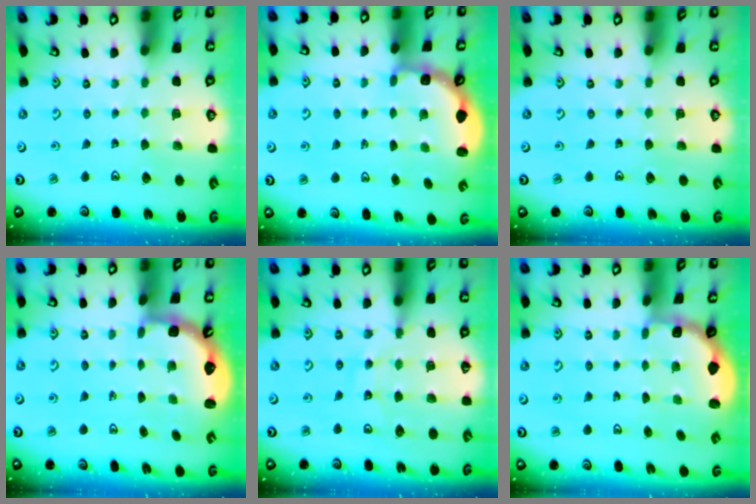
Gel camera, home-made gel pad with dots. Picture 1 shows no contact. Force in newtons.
{"total": 3.0, "press": 2.6, "slide": 1.5}
{"total": 0.0}
{"total": 2.5, "press": 2.2, "slide": 1.3}
{"total": 10.3, "press": 10.1, "slide": 2.3}
{"total": 1.8, "press": 1.7, "slide": 0.7}